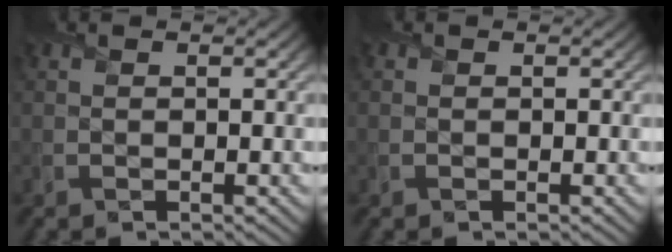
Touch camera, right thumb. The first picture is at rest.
{"total": 0.0}